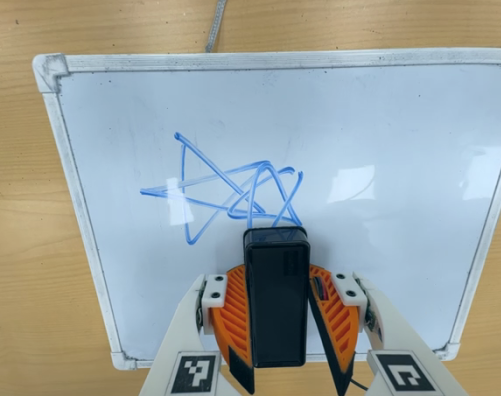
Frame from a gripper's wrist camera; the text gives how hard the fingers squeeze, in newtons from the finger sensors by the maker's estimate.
{"total": 5.5, "left": 4.9, "right": 6.1}